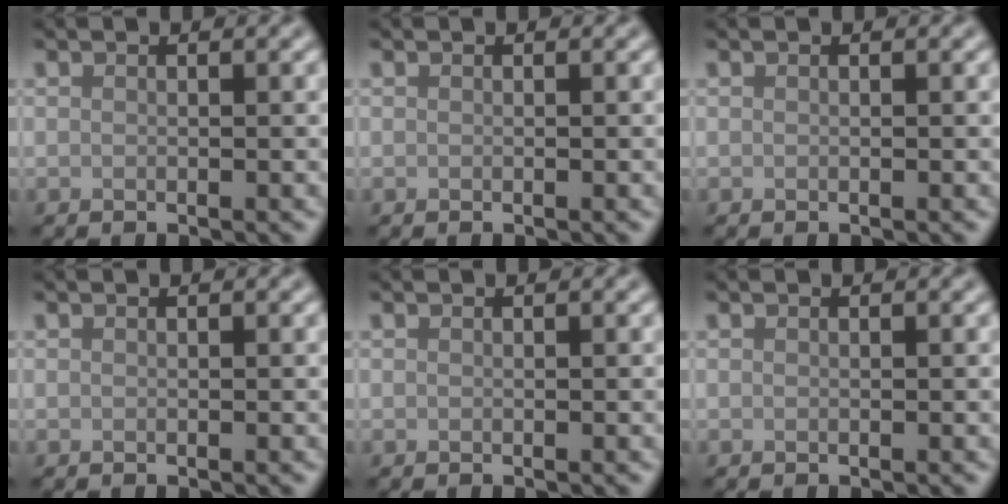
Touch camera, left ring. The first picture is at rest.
{"total": 0.0}
{"total": 0.0}
{"total": 0.0}
{"total": 0.0}
{"total": 0.0}